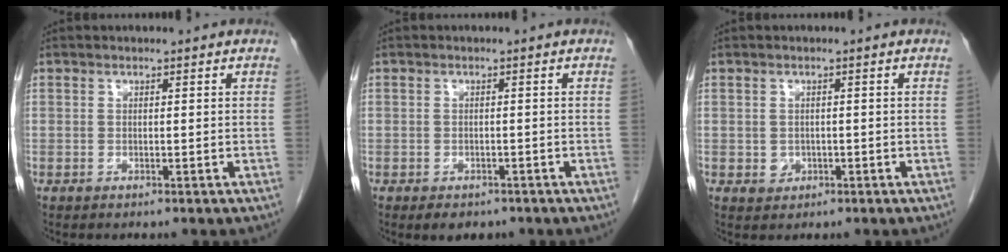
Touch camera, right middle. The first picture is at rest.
{"total": 3.4, "force": [-2.4, 1.9, 1.4], "torque": [-0.016, -0.003, -0.026]}
{"total": 1.7, "force": [-0.4, 1.5, 0.6], "torque": [-0.011, 0.003, 0.001]}